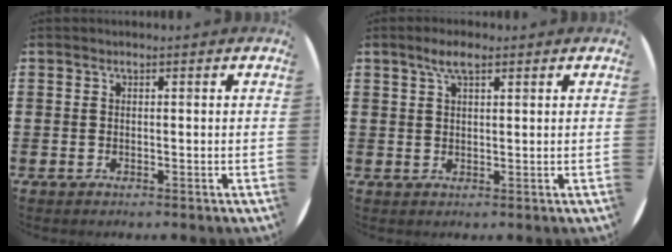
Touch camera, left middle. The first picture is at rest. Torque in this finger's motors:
{"motor_torque": [0.30, -0.22, 0.13, 0.04]}